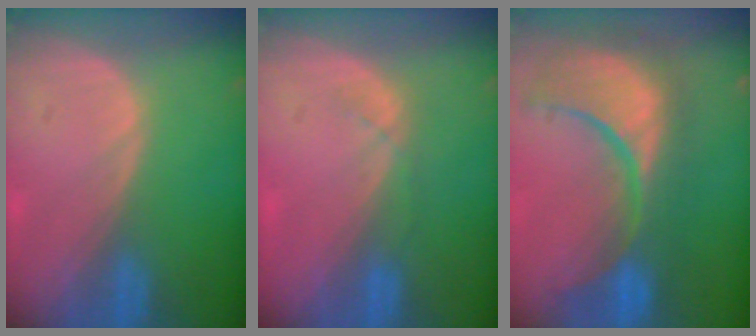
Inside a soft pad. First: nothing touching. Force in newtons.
{"total": 2.1, "press": 1.9, "slide": 0.9}
{"total": 13.0, "press": 11.5, "slide": 6.1}